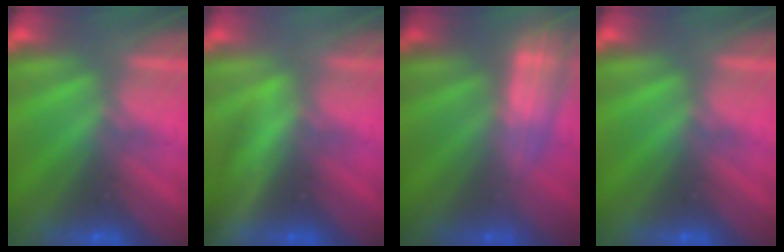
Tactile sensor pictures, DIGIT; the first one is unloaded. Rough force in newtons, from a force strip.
{"total": 3.4}
{"total": 2.6}
{"total": 0.0}